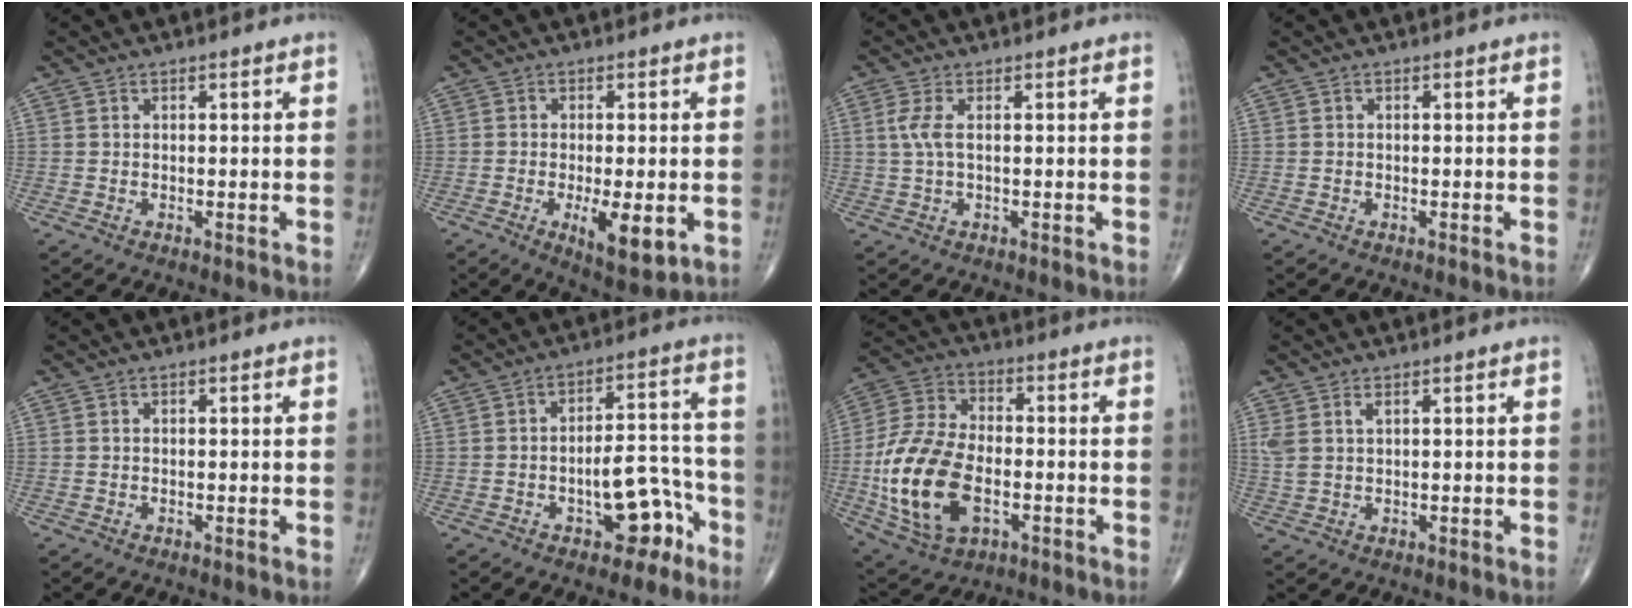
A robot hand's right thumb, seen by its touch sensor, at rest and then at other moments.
{"total": 8.2, "force": [-2.2, 2.8, 7.4], "torque": [-0.113, -0.019, -0.030]}
{"total": 3.1, "force": [0.5, 1.0, 2.9], "torque": [-0.084, 0.006, 0.012]}
{"total": 0.0}
{"total": 0.0}
{"total": 10.3, "force": [-4.9, 5.1, 7.5], "torque": [-0.081, 0.054, -0.063]}
{"total": 19.5, "force": [-4.2, 11.6, 15.1], "torque": [-0.302, 0.010, -0.071]}
{"total": 2.9, "force": [1.3, 1.3, 2.2], "torque": [-0.059, 0.007, 0.035]}